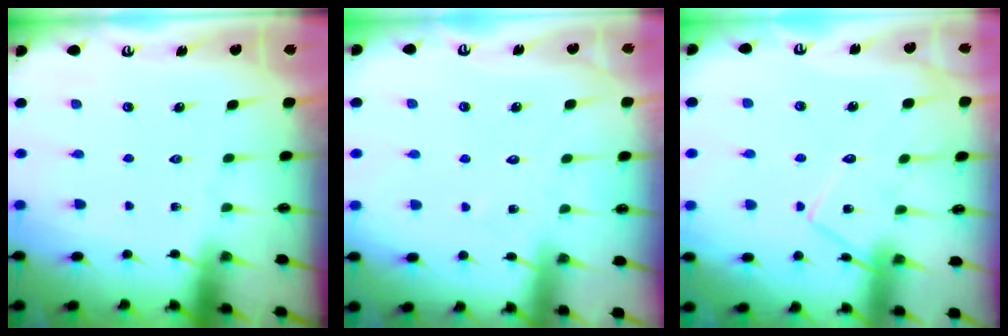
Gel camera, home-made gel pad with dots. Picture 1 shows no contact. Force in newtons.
{"total": 5.0, "press": 5.0, "slide": 0.1}
{"total": 12.4, "press": 12.4, "slide": 0.3}